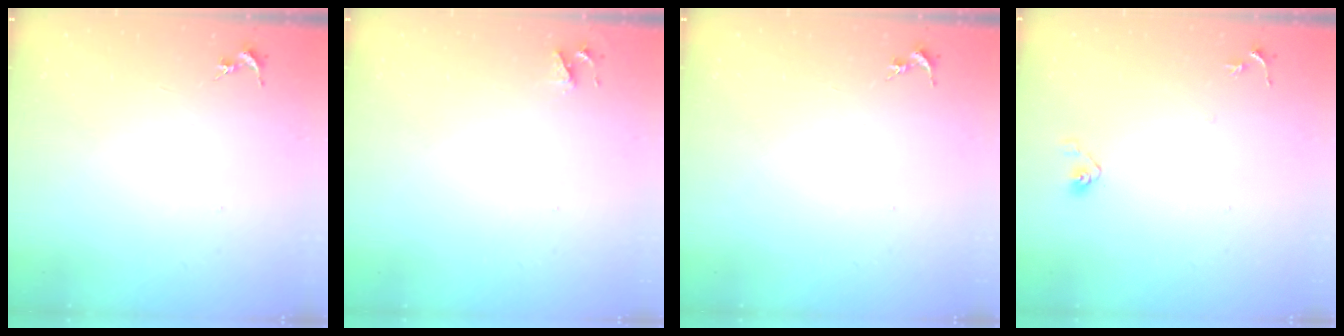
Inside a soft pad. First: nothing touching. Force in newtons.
{"total": 4.1, "press": 4.0, "slide": 0.7}
{"total": 0.0}
{"total": 4.5, "press": 4.4, "slide": 0.8}